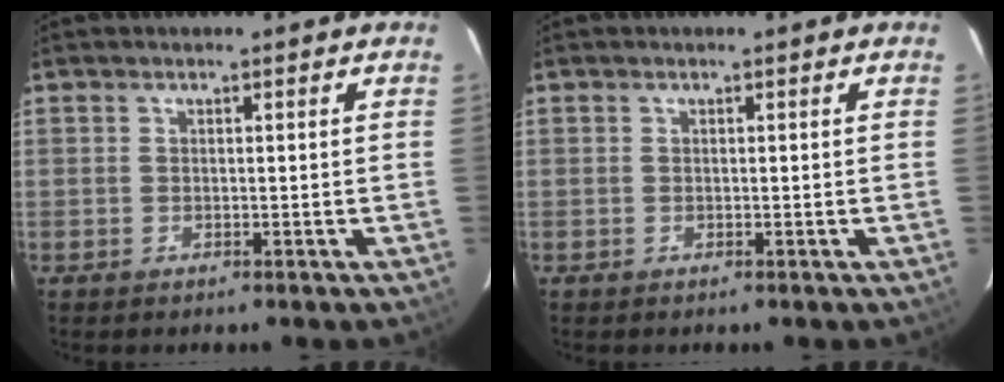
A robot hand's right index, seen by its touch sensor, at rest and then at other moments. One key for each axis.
{"total": 0.0}